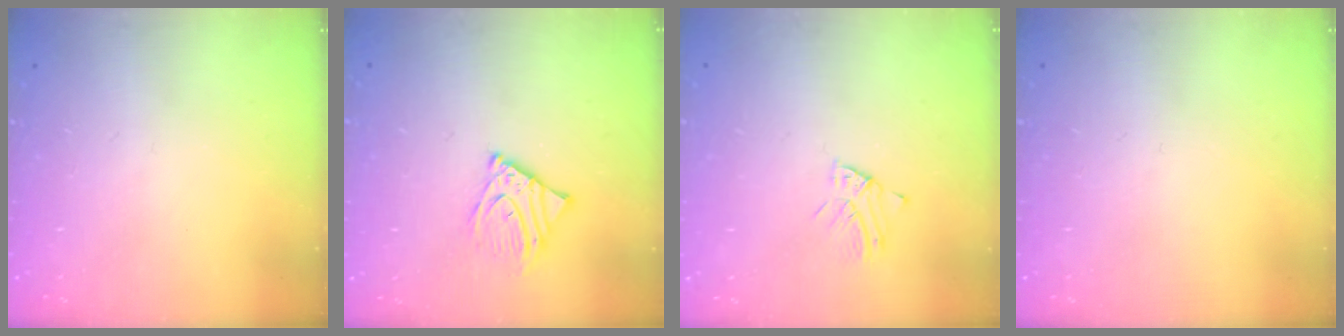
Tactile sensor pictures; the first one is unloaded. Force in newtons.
{"total": 7.0, "press": 6.9, "slide": 0.9}
{"total": 2.1, "press": 2.1, "slide": 0.1}
{"total": 0.0}